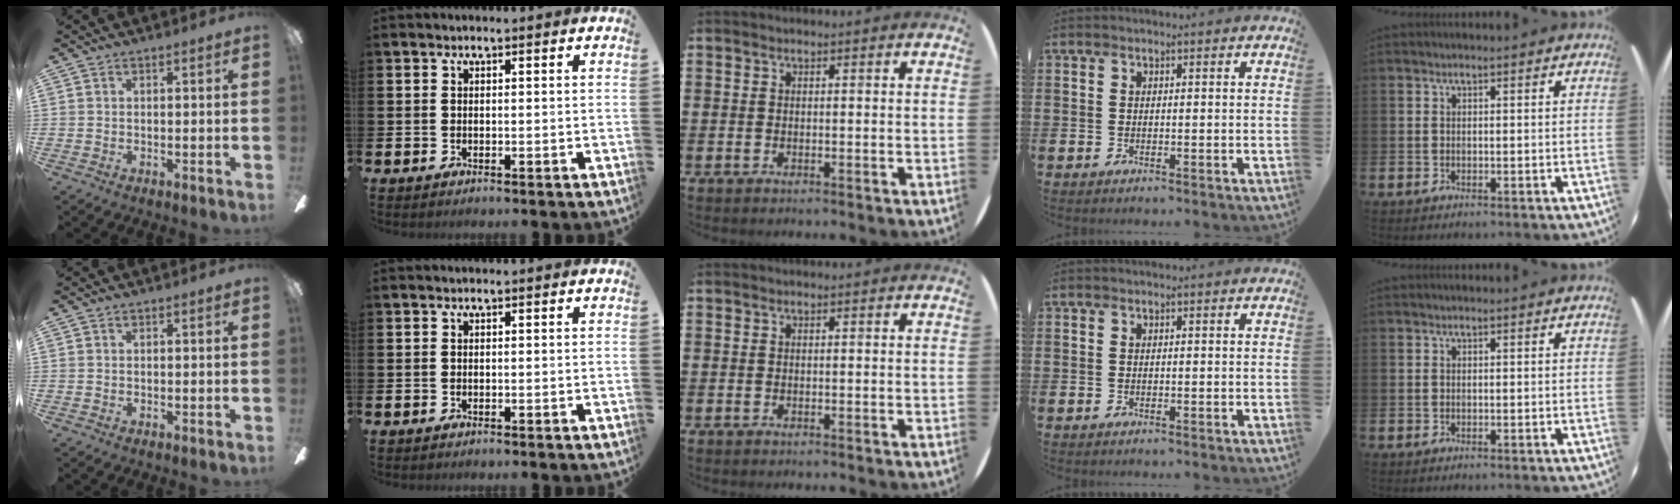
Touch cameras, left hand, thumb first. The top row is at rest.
{}